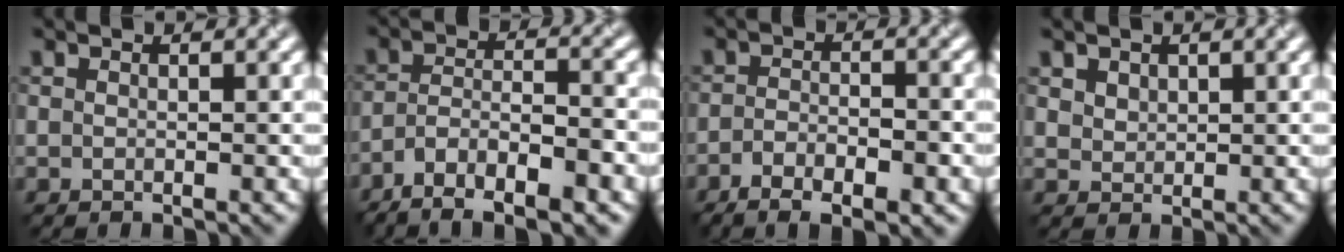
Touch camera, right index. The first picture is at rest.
{"total": 8.1, "force": [-5.6, 2.8, 5.1], "torque": [-0.084, 0.009, -0.099]}
{"total": 5.7, "force": [-3.2, 2.1, 4.3], "torque": [-0.075, -0.001, -0.050]}
{"total": 1.8, "force": [1.5, 0.9, 0.0], "torque": [-0.005, 0.008, 0.029]}